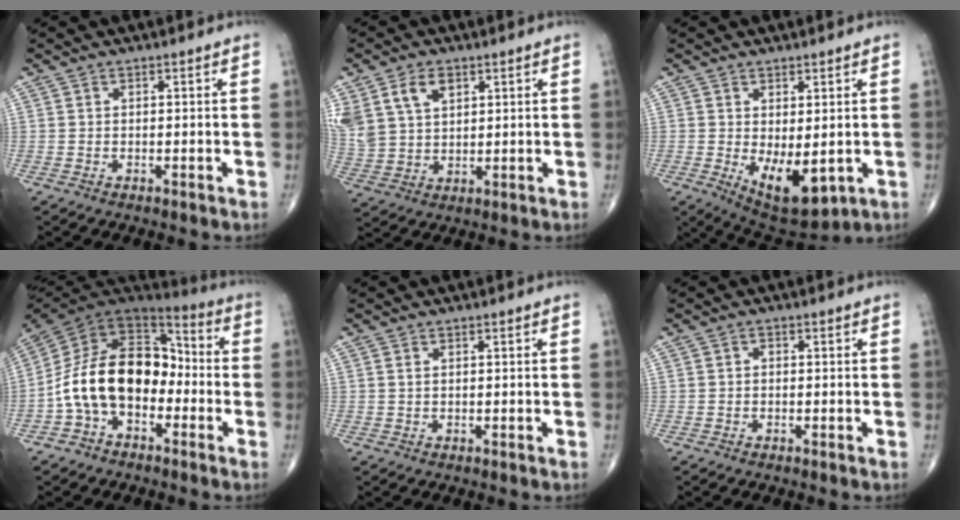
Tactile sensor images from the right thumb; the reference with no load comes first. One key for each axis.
{"total": 12.0, "fx": 5.6, "fy": 8.0, "fz": 7.0, "tx": -0.150, "ty": -0.006, "tz": 0.118}
{"total": 9.8, "fx": -1.6, "fy": 4.6, "fz": 8.6, "tx": -0.120, "ty": -0.018, "tz": -0.004}
{"total": 17.9, "fx": -3.8, "fy": 11.8, "fz": 12.9, "tx": -0.209, "ty": 0.065, "tz": -0.077}
{"total": 0.7, "fx": 0.3, "fy": 0.3, "fz": 0.5, "tx": -0.013, "ty": 0.005, "tz": 0.006}
{"total": 0.7, "fx": -0.1, "fy": 0.5, "fz": 0.4, "tx": -0.005, "ty": 0.002, "tz": -0.006}